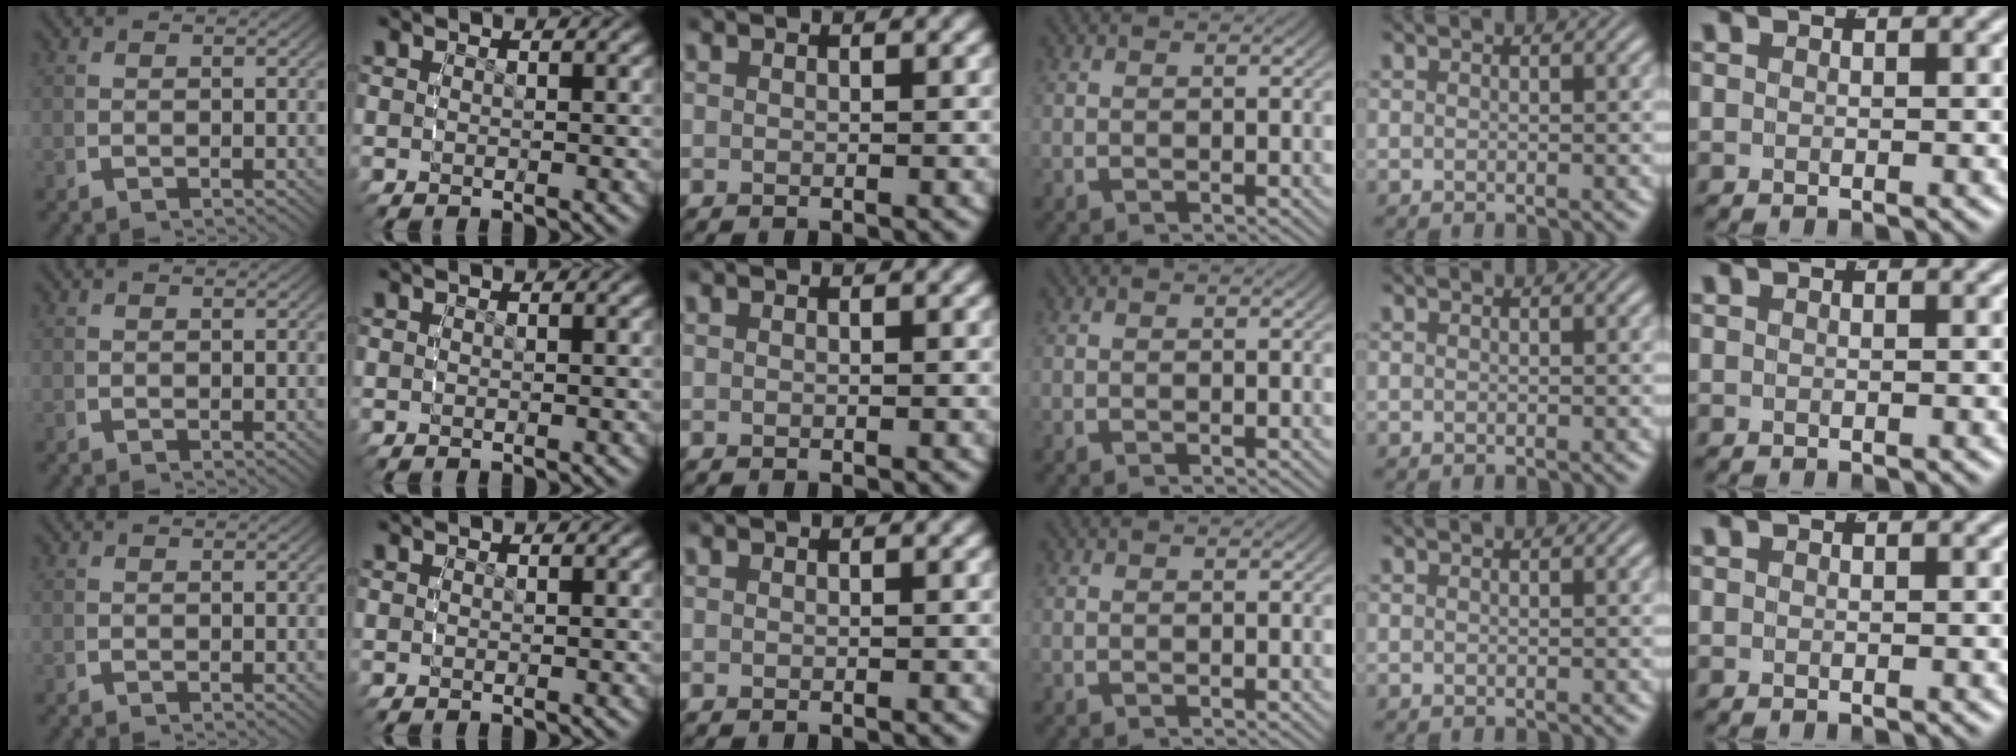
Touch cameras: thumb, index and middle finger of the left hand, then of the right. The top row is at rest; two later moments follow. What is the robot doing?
{"motion": "reach", "object": "stress ball aka squeeze ball"}